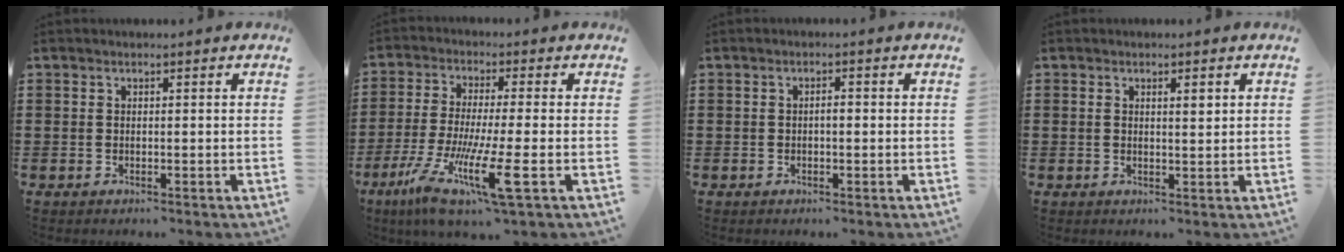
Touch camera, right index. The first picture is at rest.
{"total": 10.8, "force": [-4.4, 1.1, 9.9], "torque": [-0.214, -0.020, -0.084]}
{"total": 1.2, "force": [-0.2, 0.4, 1.2], "torque": [-0.022, -0.002, -0.005]}
{"total": 1.6, "force": [0.5, 0.5, 1.4], "torque": [-0.027, 0.004, 0.007]}